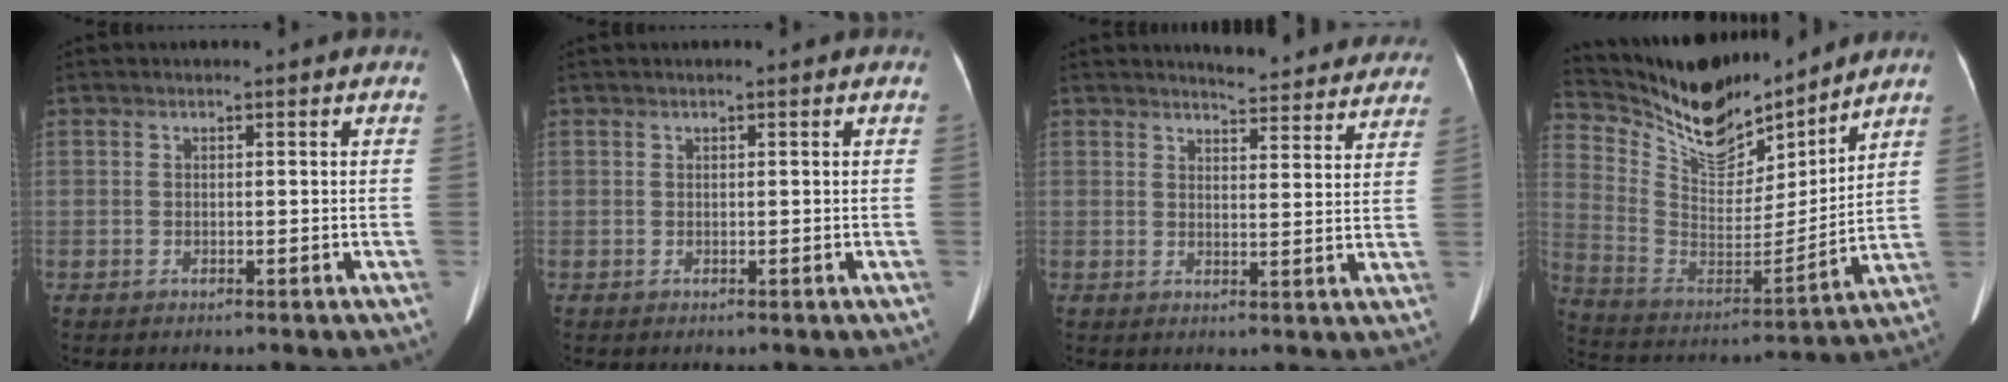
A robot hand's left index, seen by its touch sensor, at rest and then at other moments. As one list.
[{"total": 0.0}, {"total": 14.2, "force": [13.6, 2.5, 3.1], "torque": [-0.013, -0.029, 0.140]}, {"total": 17.3, "force": [15.3, 4.6, 6.6], "torque": [-0.138, -0.013, 0.284]}]